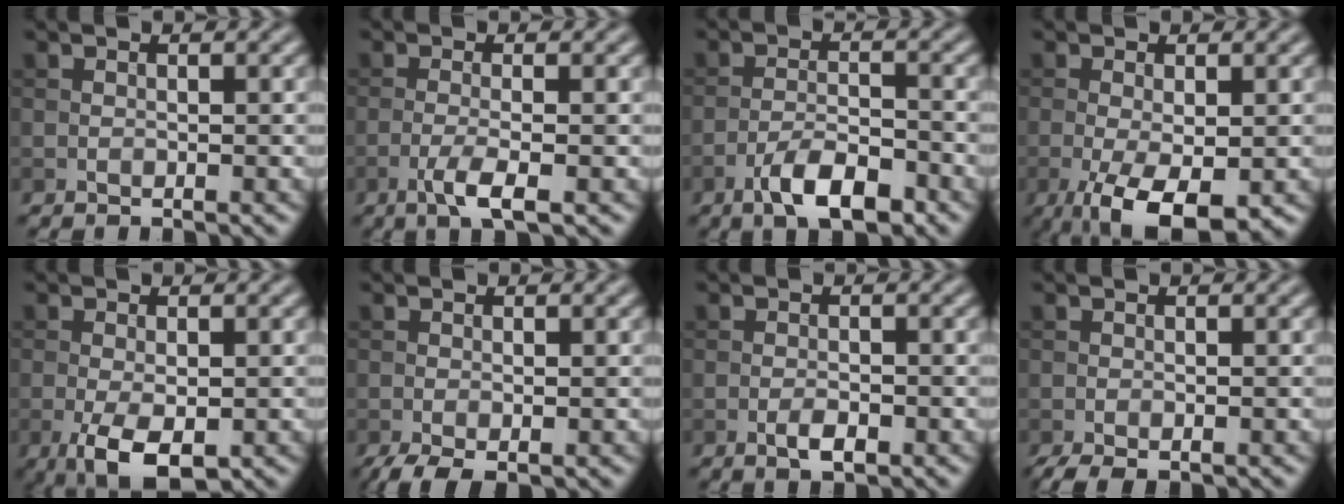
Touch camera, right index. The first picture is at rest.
{"total": 3.0, "force": [-1.3, 0.6, 2.7], "torque": [-0.049, 0.004, -0.031]}
{"total": 5.0, "force": [-3.1, 1.7, 3.5], "torque": [-0.062, 0.003, -0.058]}
{"total": 6.2, "force": [-2.4, 2.3, 5.2], "torque": [-0.101, -0.014, -0.036]}
{"total": 4.7, "force": [-1.8, 2.1, 3.8], "torque": [-0.076, -0.012, -0.027]}
{"total": 2.9, "force": [-1.6, 0.9, 2.2], "torque": [-0.044, -0.009, -0.027]}
{"total": 1.8, "force": [-0.9, 0.7, 1.4], "torque": [-0.026, -0.001, -0.017]}
{"total": 2.3, "force": [-1.5, 0.6, 1.6], "torque": [-0.033, -0.006, -0.026]}